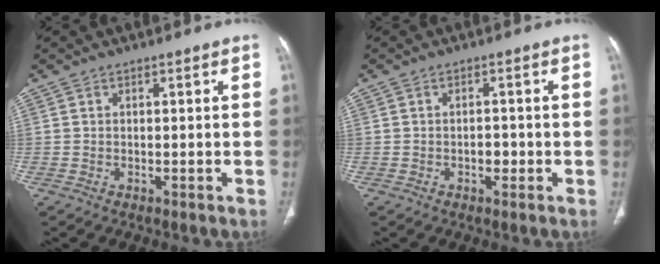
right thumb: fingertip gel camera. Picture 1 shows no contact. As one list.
[{"total": 2.3, "force": [-0.7, 1.5, 1.6], "torque": [-0.013, 0.006, -0.011]}]